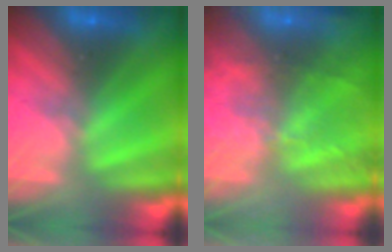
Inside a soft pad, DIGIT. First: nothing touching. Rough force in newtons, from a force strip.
{"total": 8.7}